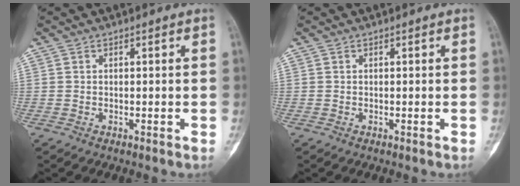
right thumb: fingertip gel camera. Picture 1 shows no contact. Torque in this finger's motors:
{"motor_torque": [-0.33, 0.02, 0.29, 0.12, 0.04]}